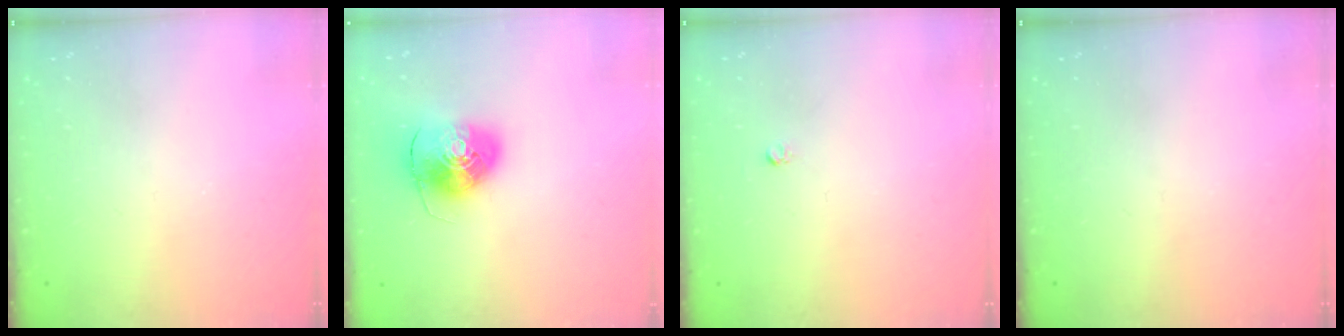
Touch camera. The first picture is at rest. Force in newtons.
{"total": 9.2, "press": 9.0, "slide": 1.5}
{"total": 2.5, "press": 2.5, "slide": 0.2}
{"total": 0.0}